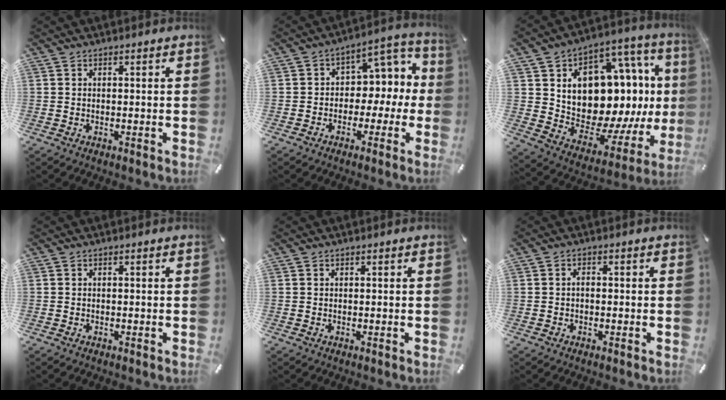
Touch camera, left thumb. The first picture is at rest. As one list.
[{"total": 9.0, "force": [1.0, 7.5, 4.8], "torque": [-0.051, -0.010, 0.017]}, {"total": 18.5, "force": [4.2, 13.2, 12.2], "torque": [-0.196, -0.057, 0.087]}, {"total": 0.5, "force": [-0.4, 0.3, 0.2], "torque": [-0.003, 0.002, -0.010]}, {"total": 0.0}, {"total": 1.4, "force": [-0.6, 0.8, 1.0], "torque": [-0.021, 0.004, -0.013]}]